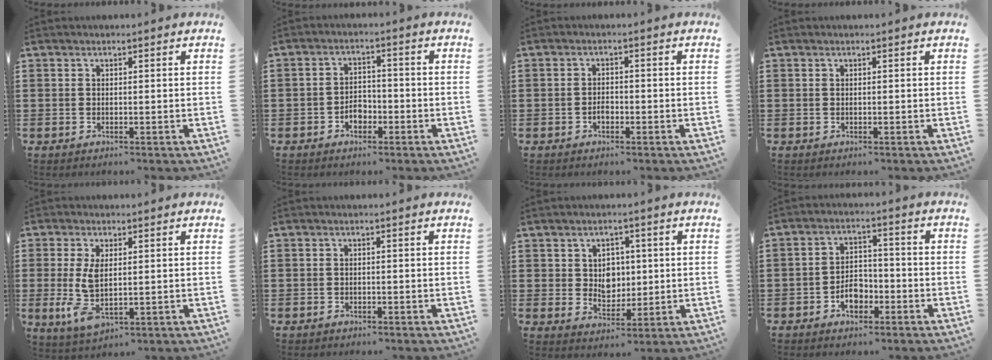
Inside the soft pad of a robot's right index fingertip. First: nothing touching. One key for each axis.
{"total": 3.1, "fx": -1.6, "fy": 2.1, "fz": 1.7, "tx": -0.033, "ty": 0.006, "tz": -0.033}
{"total": 1.5, "fx": -0.8, "fy": 0.9, "fz": 1.0, "tx": -0.021, "ty": 0.001, "tz": -0.015}
{"total": 0.0}
{"total": 6.5, "fx": 0.2, "fy": 3.0, "fz": 5.7, "tx": -0.136, "ty": -0.004, "tz": -0.001}
{"total": 0.7, "fx": -0.6, "fy": 0.4, "fz": 0.1, "tx": -0.003, "ty": 0.002, "tz": -0.013}
{"total": 4.2, "fx": 0.9, "fy": 3.7, "fz": 1.8, "tx": -0.034, "ty": 0.008, "tz": 0.013}
{"total": 4.3, "fx": -2.3, "fy": 2.7, "fz": 2.4, "tx": -0.036, "ty": 0.004, "tz": -0.044}